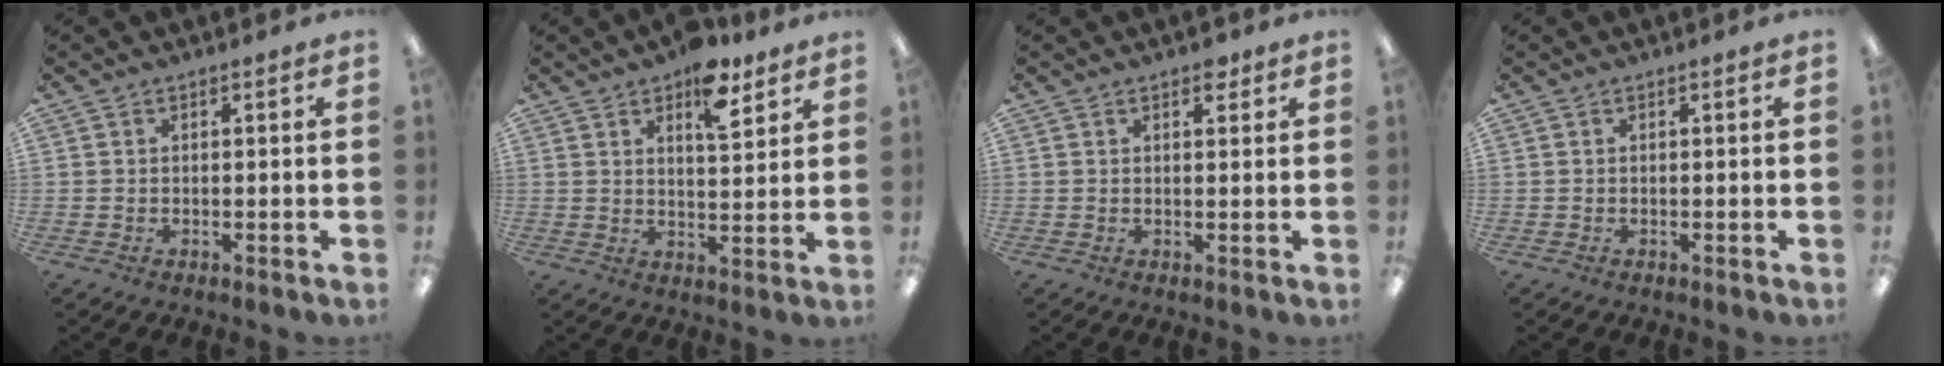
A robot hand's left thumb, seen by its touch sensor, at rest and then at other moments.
{"total": 10.2, "force": [6.9, 4.5, 6.1], "torque": [-0.073, -0.035, 0.114]}
{"total": 2.5, "force": [1.7, 1.4, 1.2], "torque": [-0.003, -0.007, 0.025]}
{"total": 0.0}